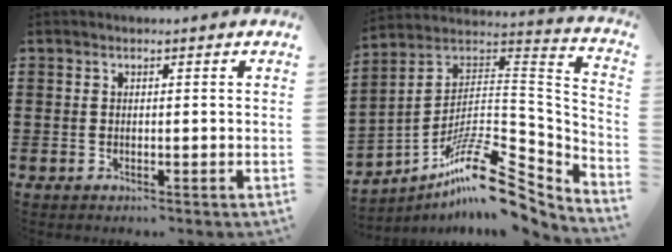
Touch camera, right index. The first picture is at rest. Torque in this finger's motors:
{"motor_torque": [-0.59, 0.19, -1.05, -0.21]}